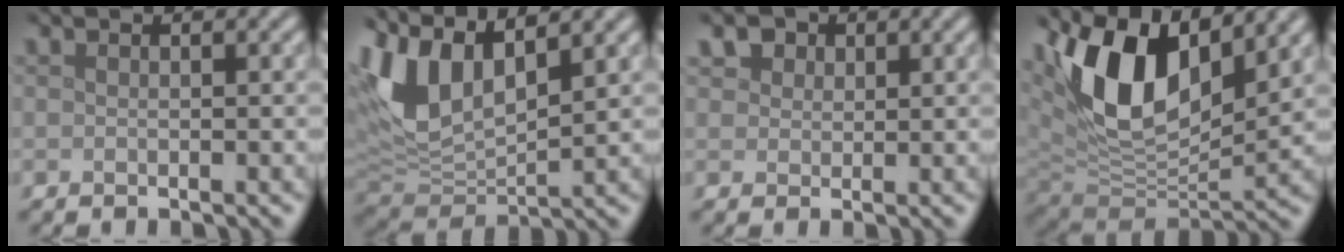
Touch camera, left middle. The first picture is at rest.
{"total": 8.8, "force": [3.3, 4.5, 6.8], "torque": [-0.163, 0.008, 0.060]}
{"total": 3.8, "force": [2.2, 2.5, 1.7], "torque": [-0.043, 0.007, 0.029]}
{"total": 12.2, "force": [5.1, 6.2, 9.1], "torque": [-0.173, 0.004, 0.090]}